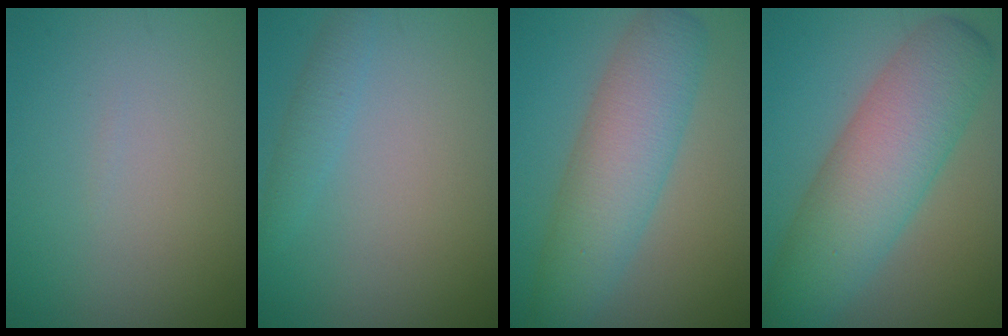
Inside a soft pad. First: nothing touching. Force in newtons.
{"total": 1.6, "press": 1.6, "slide": 0.1}
{"total": 7.2, "press": 7.2, "slide": 0.3}
{"total": 9.2, "press": 9.2, "slide": 0.1}